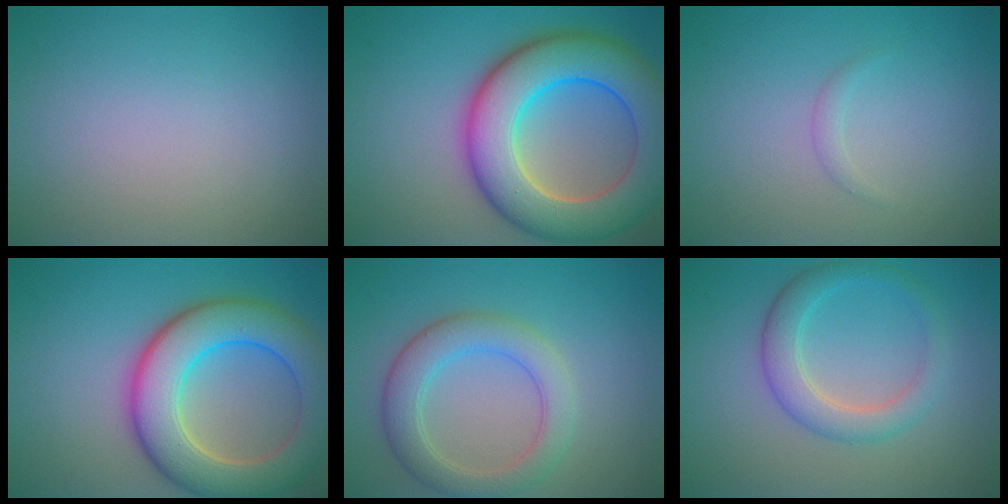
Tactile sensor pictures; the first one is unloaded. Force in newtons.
{"total": 11.6, "press": 11.6, "slide": 0.5}
{"total": 0.8, "press": 0.8, "slide": 0.1}
{"total": 9.6, "press": 9.5, "slide": 0.4}
{"total": 4.5, "press": 4.5, "slide": 0.3}
{"total": 3.6, "press": 3.6, "slide": 0.2}